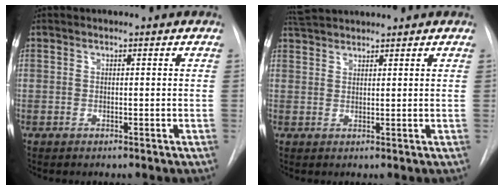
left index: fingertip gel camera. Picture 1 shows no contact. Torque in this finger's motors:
{"motor_torque": [-0.53, -1.30, 0.18, 0.12]}